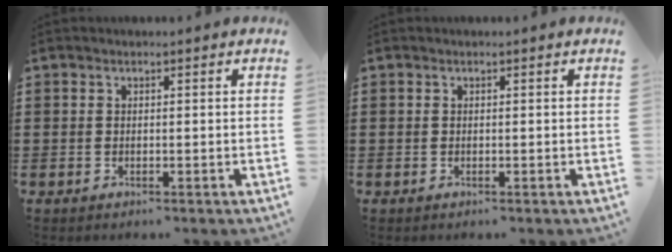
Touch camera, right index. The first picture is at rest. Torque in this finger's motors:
{"motor_torque": [-0.33, 1.81, 0.00, 0.00]}